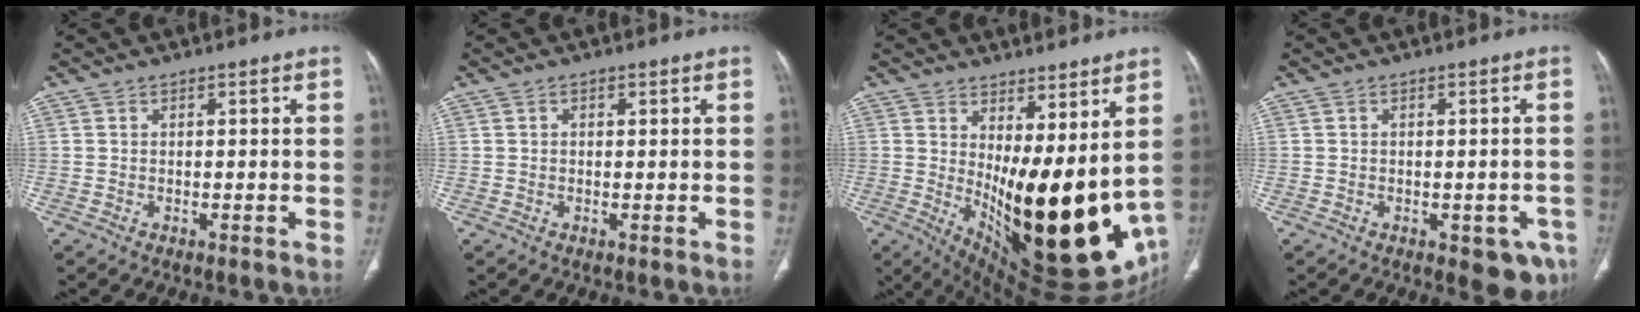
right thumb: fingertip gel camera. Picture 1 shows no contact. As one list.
[{"total": 0.7, "force": [0.3, 0.5, 0.4], "torque": [-0.004, 0.000, 0.003]}, {"total": 22.6, "force": [1.6, 8.2, 21.0], "torque": [-0.286, -0.064, 0.052]}, {"total": 6.4, "force": [-2.9, 3.2, 4.8], "torque": [-0.028, 0.002, -0.032]}]